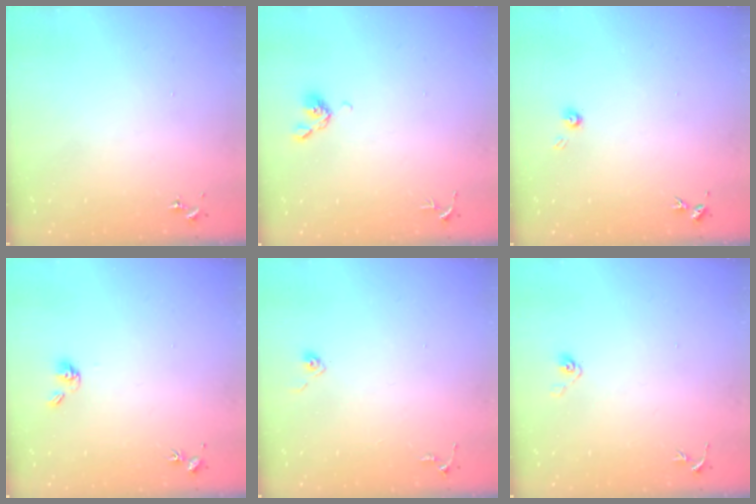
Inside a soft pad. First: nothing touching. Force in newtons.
{"total": 4.4, "press": 4.3, "slide": 0.9}
{"total": 3.5, "press": 3.5, "slide": 0.4}
{"total": 6.0, "press": 5.6, "slide": 2.1}
{"total": 4.8, "press": 4.8, "slide": 0.4}
{"total": 4.0, "press": 3.3, "slide": 2.2}